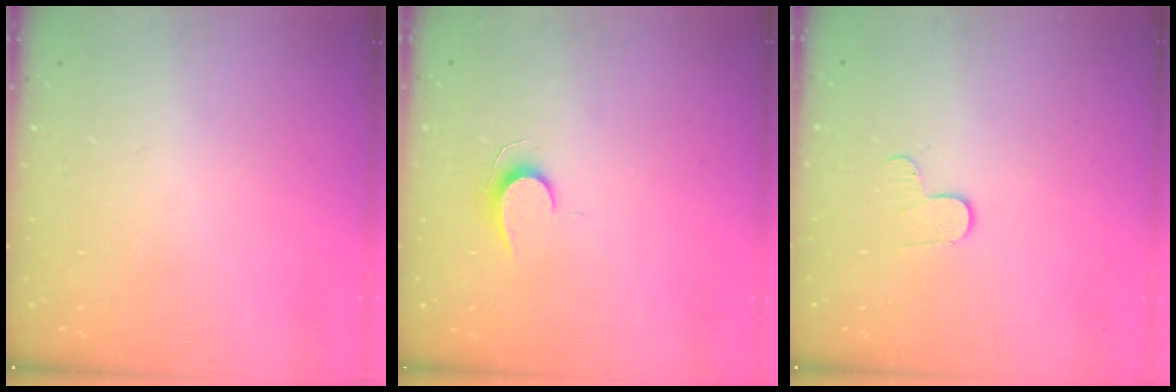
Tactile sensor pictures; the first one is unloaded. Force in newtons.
{"total": 5.7, "press": 5.7, "slide": 0.6}
{"total": 4.0, "press": 4.0, "slide": 0.3}